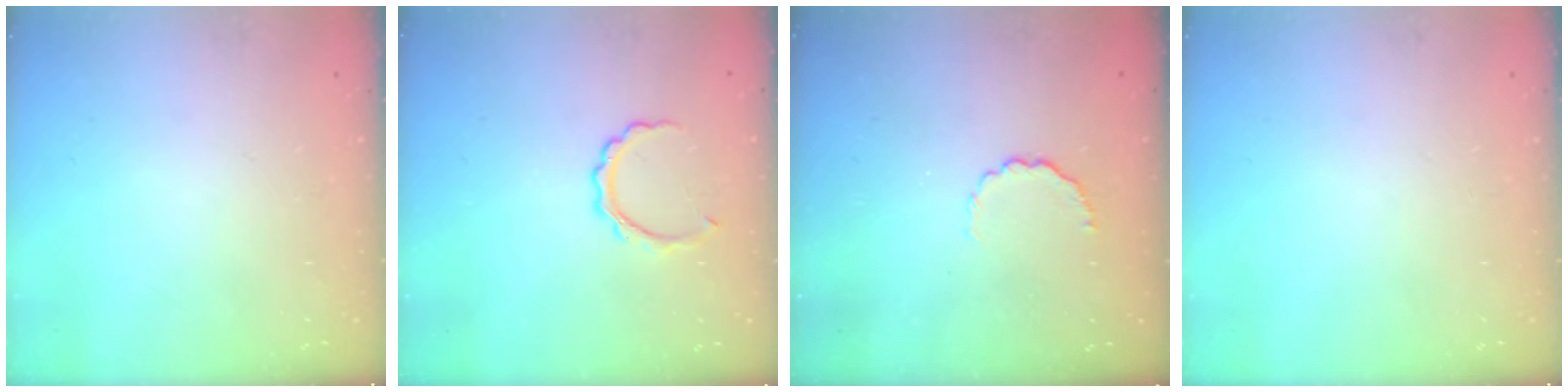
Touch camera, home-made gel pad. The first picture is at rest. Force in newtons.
{"total": 4.8, "press": 4.8, "slide": 0.2}
{"total": 3.9, "press": 3.7, "slide": 1.3}
{"total": 0.0}